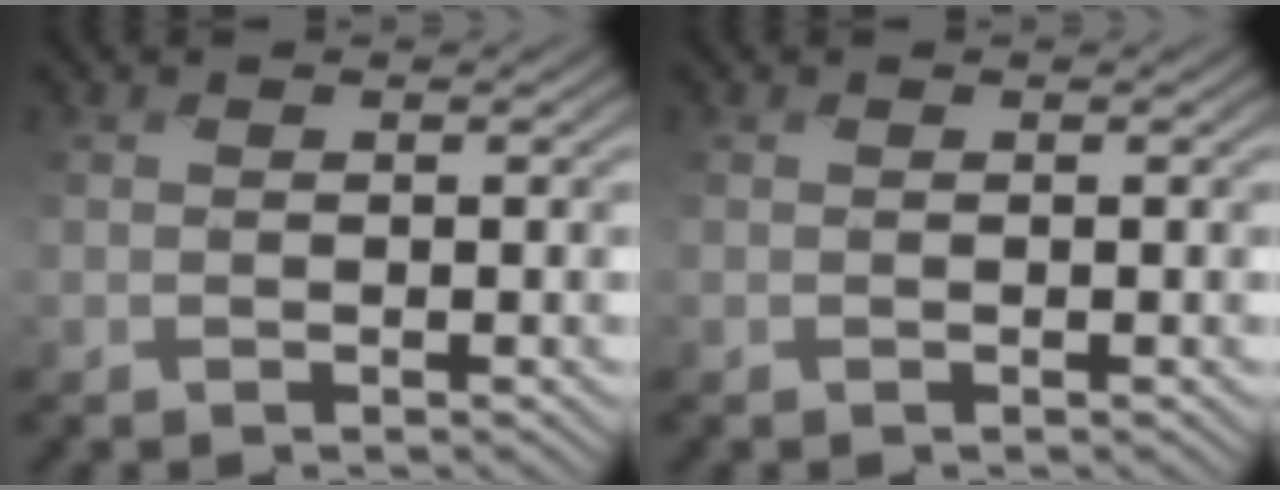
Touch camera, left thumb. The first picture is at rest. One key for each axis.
{"total": 0.0}